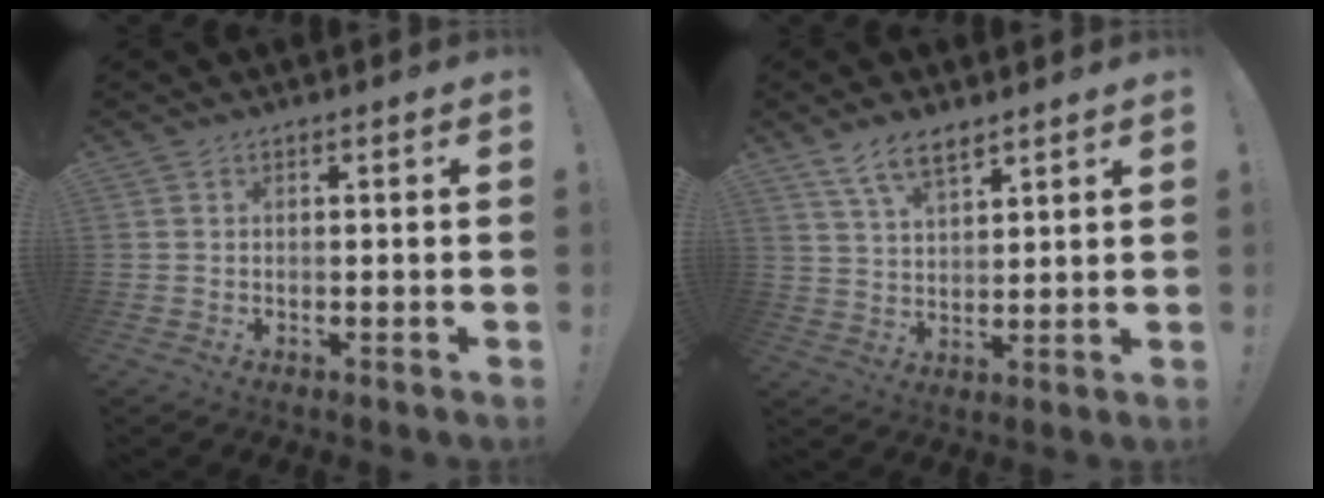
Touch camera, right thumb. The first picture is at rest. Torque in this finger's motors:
{"motor_torque": [-0.03, 0.09, 0.20, -0.06, 0.00]}